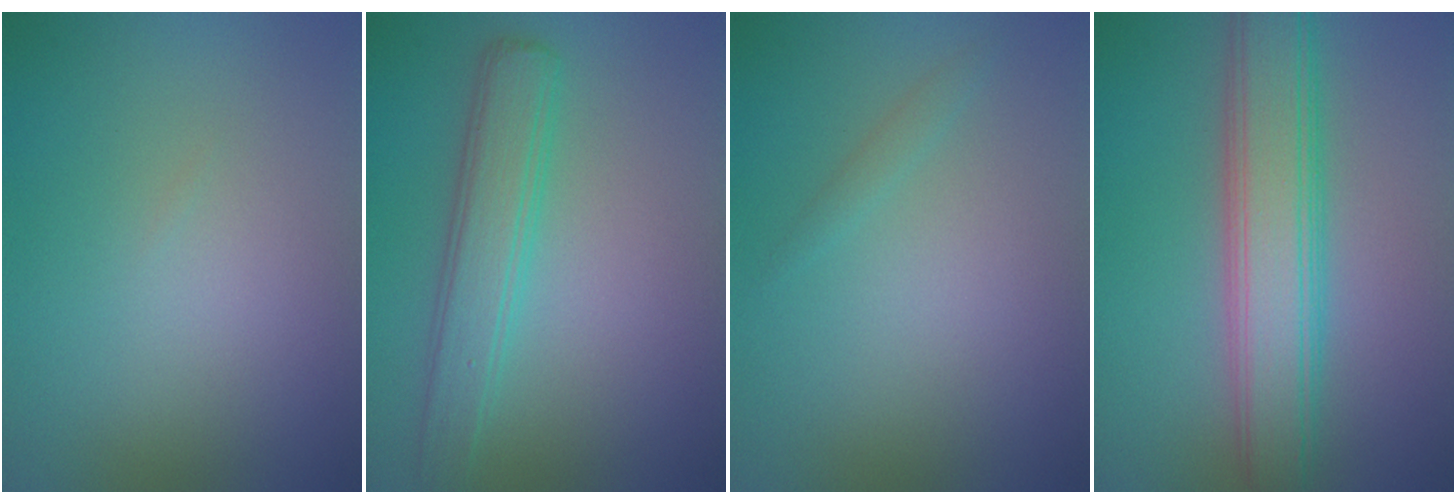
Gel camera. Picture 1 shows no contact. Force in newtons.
{"total": 4.0, "press": 4.0, "slide": 0.0}
{"total": 0.7, "press": 0.7, "slide": 0.0}
{"total": 7.0, "press": 7.0, "slide": 0.3}